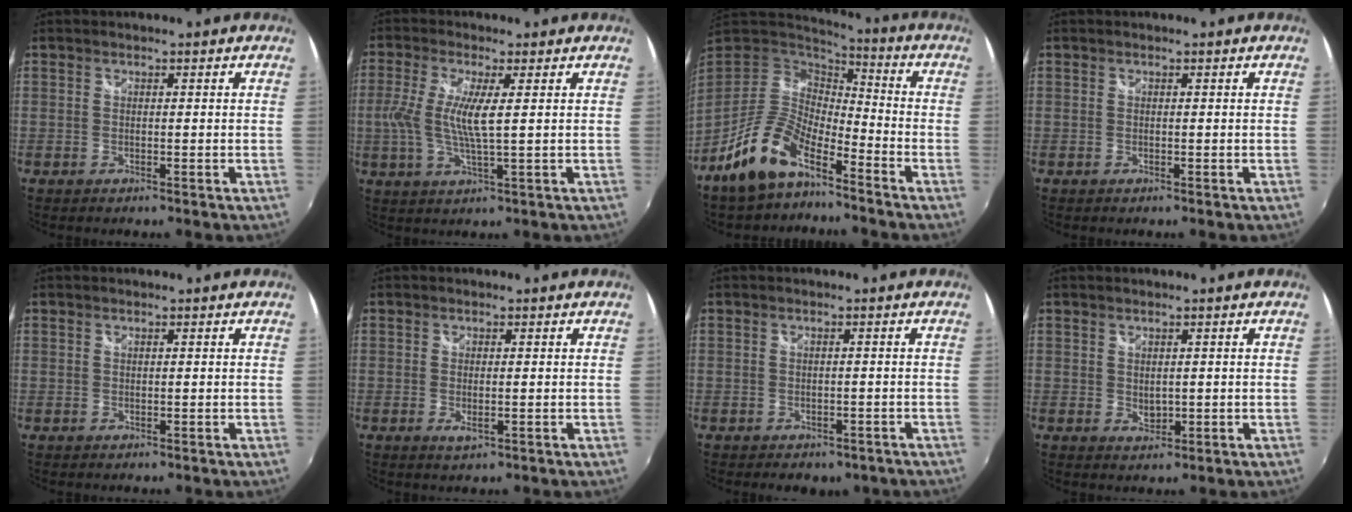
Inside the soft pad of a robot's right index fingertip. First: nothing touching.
{"total": 7.6, "force": [0.4, 0.7, 7.6], "torque": [-0.157, -0.007, 0.005]}
{"total": 12.6, "force": [-8.8, 4.8, 7.6], "torque": [-0.156, 0.001, -0.166]}
{"total": 0.0}
{"total": 0.6, "force": [0.2, 0.5, -0.2], "torque": [0.005, 0.001, 0.002]}
{"total": 2.2, "force": [-0.4, 0.7, 2.0], "torque": [-0.038, -0.007, -0.005]}
{"total": 3.8, "force": [-2.1, 2.9, 1.1], "torque": [-0.018, 0.002, -0.015]}
{"total": 2.0, "force": [0.4, 1.5, 1.2], "torque": [-0.016, -0.001, 0.009]}